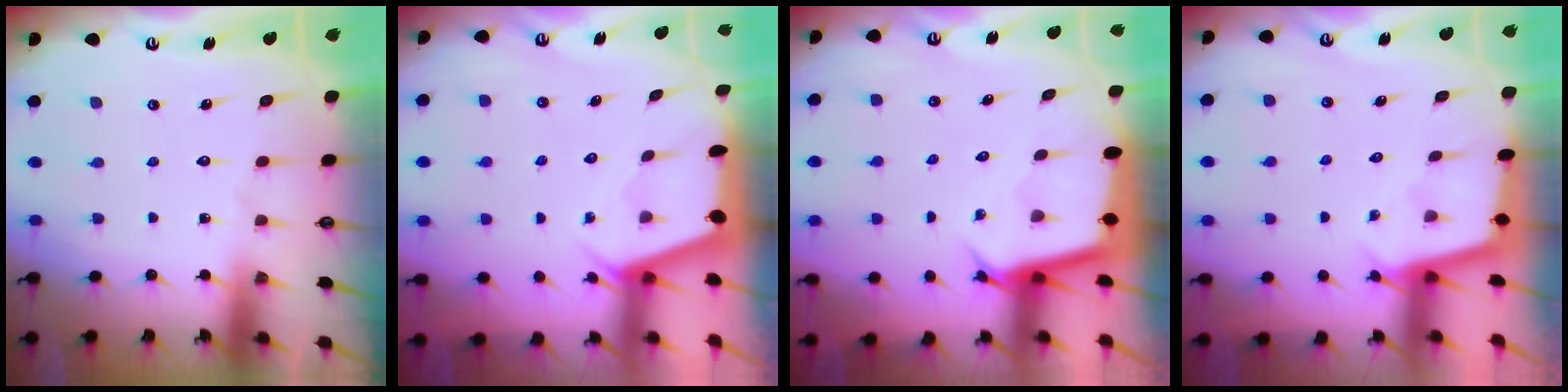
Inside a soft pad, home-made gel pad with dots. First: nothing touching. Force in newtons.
{"total": 2.4, "press": 2.4, "slide": 0.3}
{"total": 3.5, "press": 3.5, "slide": 0.2}
{"total": 2.4, "press": 2.4, "slide": 0.2}